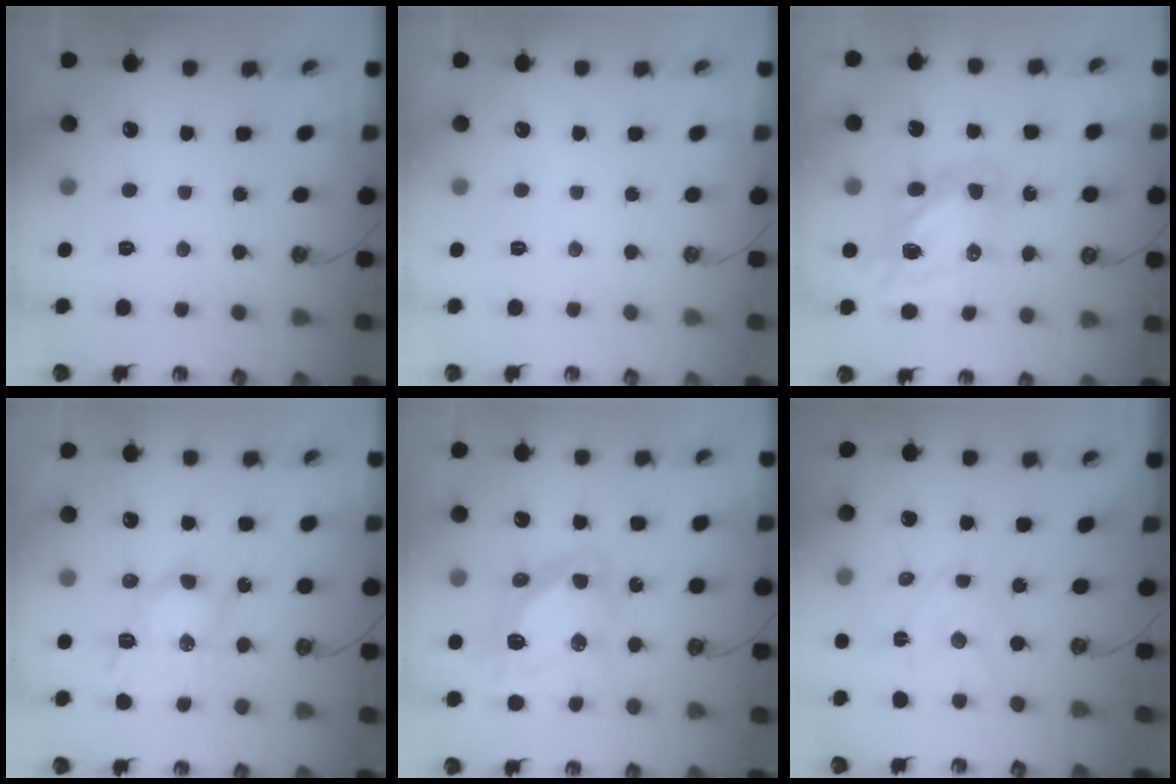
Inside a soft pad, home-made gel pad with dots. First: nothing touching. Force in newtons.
{"total": 0.0}
{"total": 10.8, "press": 10.7, "slide": 1.2}
{"total": 7.2, "press": 7.2, "slide": 0.1}
{"total": 15.6, "press": 15.5, "slide": 1.6}
{"total": 6.4, "press": 6.3, "slide": 1.0}